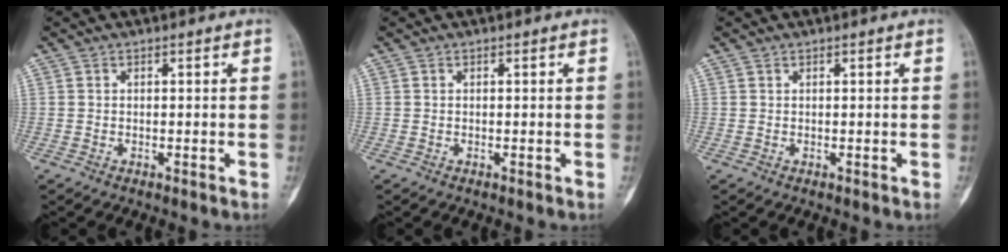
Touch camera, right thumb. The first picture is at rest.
{"total": 0.0}
{"total": 0.0}